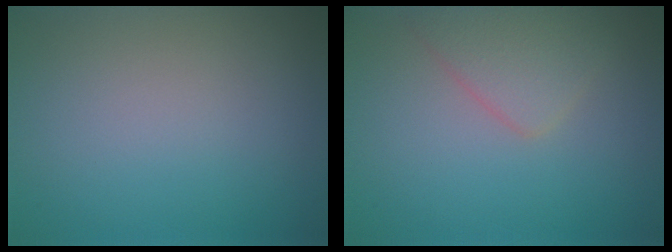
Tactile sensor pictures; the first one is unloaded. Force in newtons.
{"total": 2.7, "press": 2.7, "slide": 0.1}